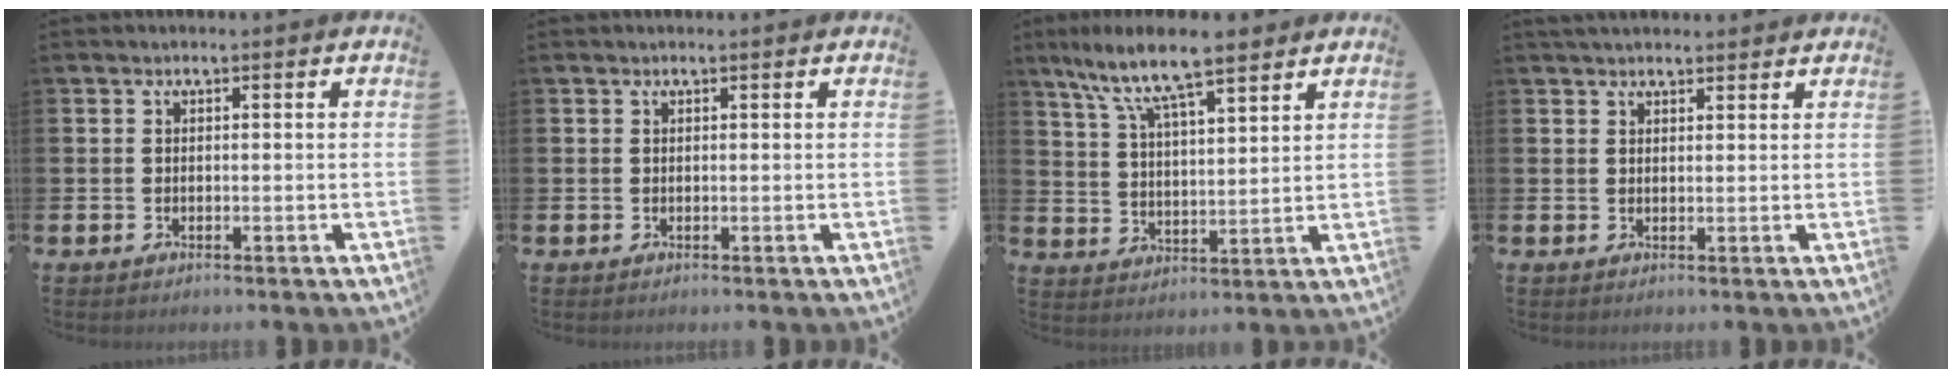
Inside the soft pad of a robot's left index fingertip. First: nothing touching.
{"total": 0.0}
{"total": 9.7, "force": [8.3, 1.8, 4.8], "torque": [-0.124, -0.028, 0.148]}
{"total": 2.6, "force": [2.5, 0.7, 0.5], "torque": [-0.004, -0.007, 0.044]}